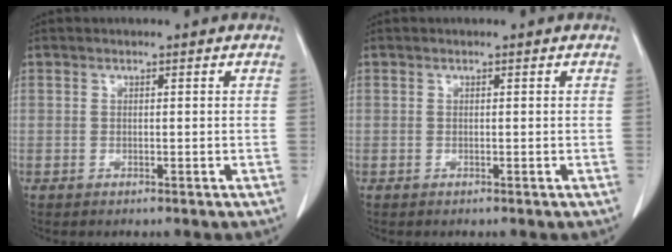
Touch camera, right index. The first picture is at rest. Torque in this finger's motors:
{"motor_torque": [0.00, 0.00, 0.00, -0.01]}